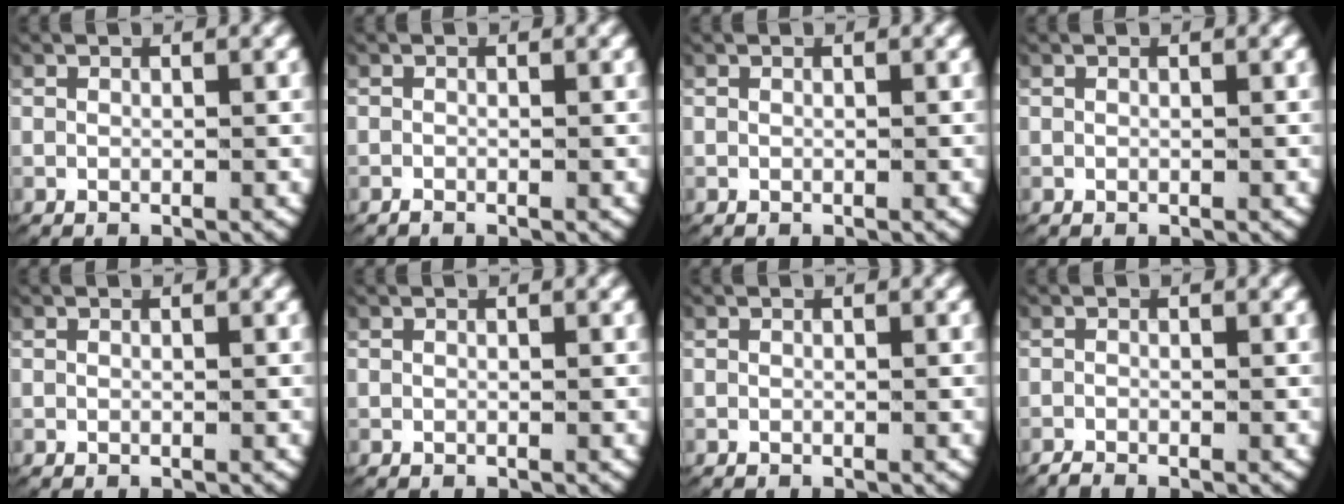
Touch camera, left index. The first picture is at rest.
{"total": 0.7, "force": [-0.7, 0.1, 0.1], "torque": [-0.003, -0.005, -0.011]}
{"total": 0.0}
{"total": 0.0}
{"total": 0.0}
{"total": 0.0}
{"total": 0.0}
{"total": 1.1, "force": [-1.0, 0.3, 0.2], "torque": [-0.006, -0.005, -0.017]}